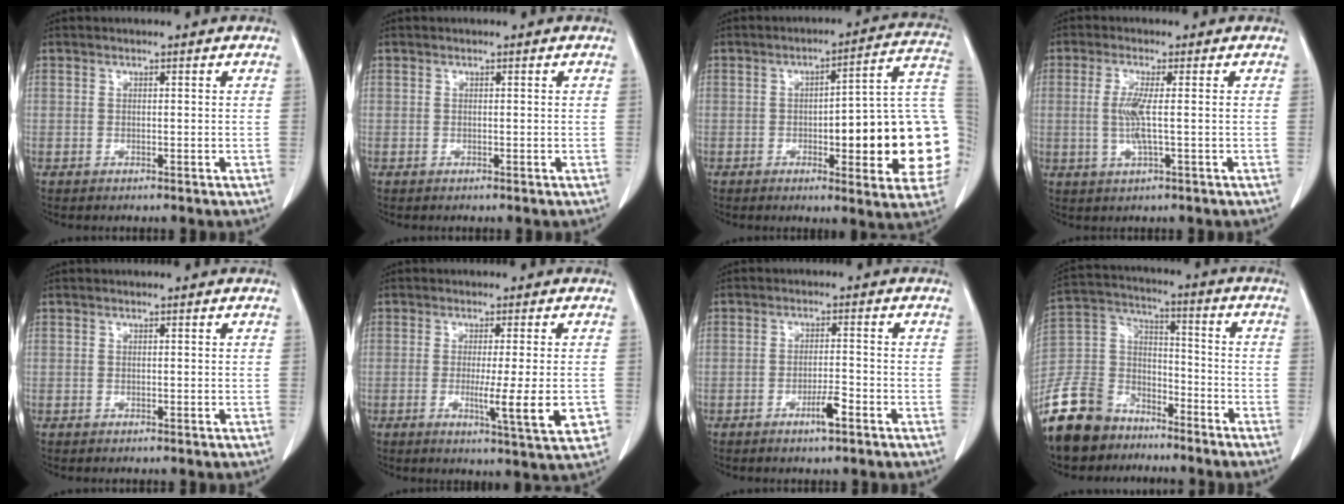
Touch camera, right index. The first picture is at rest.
{"total": 0.0}
{"total": 19.8, "force": [-2.8, 3.5, 19.3], "torque": [-0.173, 0.031, -0.025]}
{"total": 4.3, "force": [-0.1, 0.2, 4.3], "torque": [-0.091, -0.005, -0.003]}
{"total": 0.0}
{"total": 8.1, "force": [-1.9, 0.1, 7.9], "torque": [-0.105, -0.018, -0.028]}
{"total": 3.5, "force": [-2.0, 0.2, 2.8], "torque": [-0.050, -0.002, -0.036]}
{"total": 16.2, "force": [-12.5, 8.9, 5.2], "torque": [-0.129, 0.025, -0.228]}